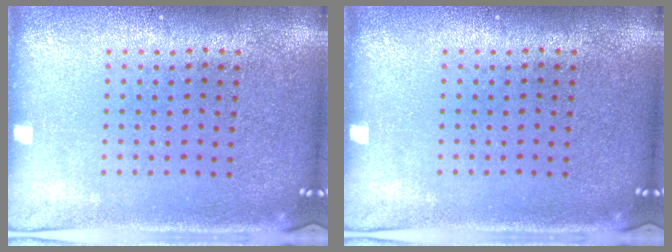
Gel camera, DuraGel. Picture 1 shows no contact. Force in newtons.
{"total": 0.0}